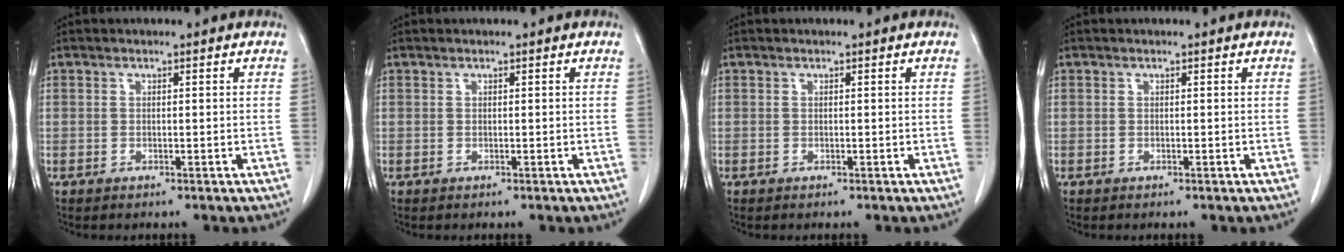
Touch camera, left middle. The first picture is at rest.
{"total": 0.0}
{"total": 0.0}
{"total": 0.0}